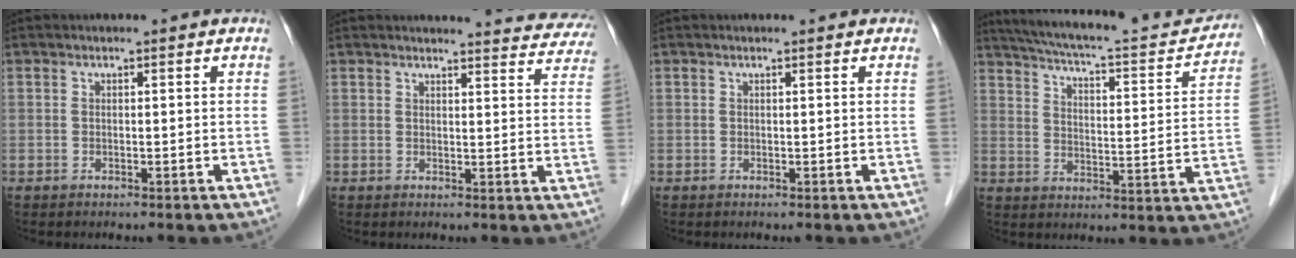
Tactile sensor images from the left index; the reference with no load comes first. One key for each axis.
{"total": 13.4, "fx": 13.0, "fy": 1.9, "fz": 2.4, "tx": 0.000, "ty": -0.051, "tz": 0.115}
{"total": 1.0, "fx": 1.0, "fy": 0.1, "fz": 0.3, "tx": -0.013, "ty": 0.007, "tz": 0.011}
{"total": 21.5, "fx": 19.3, "fy": 3.4, "fz": 8.6, "tx": -0.136, "ty": -0.010, "tz": 0.257}